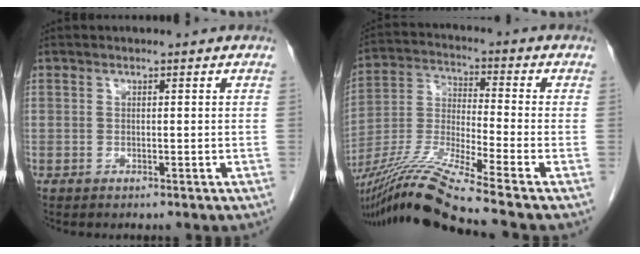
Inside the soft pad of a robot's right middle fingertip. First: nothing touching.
{"total": 13.9, "force": [-11.3, -3.1, 7.5], "torque": [-0.152, -0.026, -0.213]}